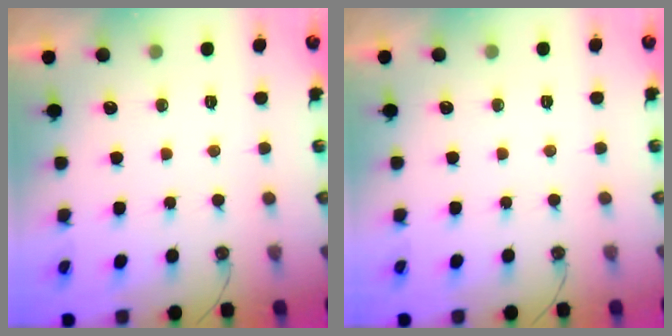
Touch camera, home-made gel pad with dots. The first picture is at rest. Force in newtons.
{"total": 0.0}